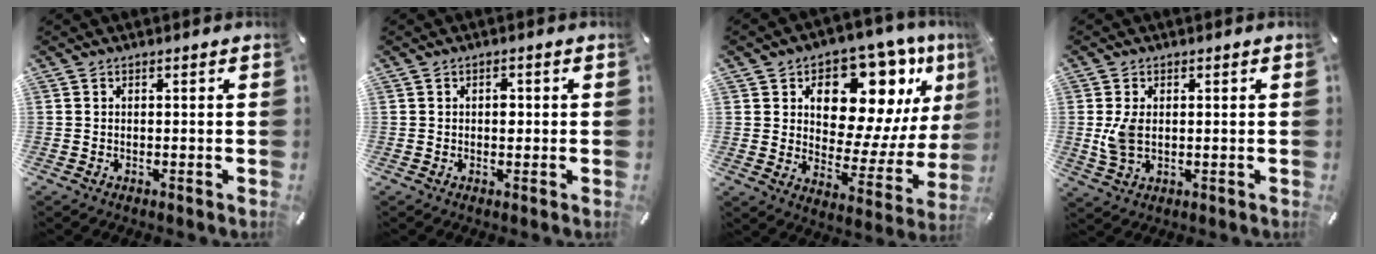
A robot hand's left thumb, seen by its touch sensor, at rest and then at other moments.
{"total": 1.9, "force": [0.1, 1.4, 1.4], "torque": [-0.012, -0.001, -0.004]}
{"total": 16.9, "force": [9.8, 9.8, 9.7], "torque": [-0.138, -0.078, 0.169]}
{"total": 5.3, "force": [0.5, 3.3, 4.2], "torque": [-0.094, -0.004, 0.003]}